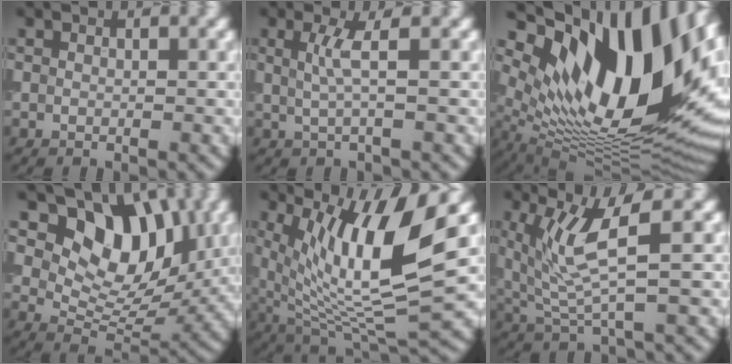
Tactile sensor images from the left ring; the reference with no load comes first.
{"total": 2.3, "force": [0.4, 0.5, 2.2], "torque": [-0.042, -0.002, 0.005]}
{"total": 18.0, "force": [6.8, 8.5, 14.4], "torque": [-0.230, 0.003, 0.115]}
{"total": 8.9, "force": [3.4, 5.8, 5.8], "torque": [-0.074, -0.013, 0.051]}
{"total": 11.8, "force": [4.0, 3.3, 10.6], "torque": [-0.187, -0.006, 0.081]}
{"total": 5.4, "force": [1.8, 1.1, 5.0], "torque": [-0.118, -0.008, 0.043]}